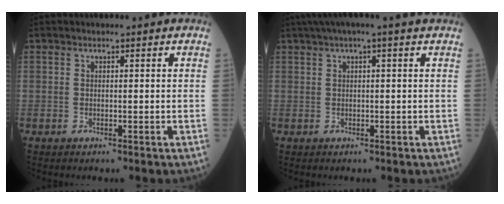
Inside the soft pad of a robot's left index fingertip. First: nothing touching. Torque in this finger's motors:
{"motor_torque": [0.19, -0.36, 0.14, 0.07]}